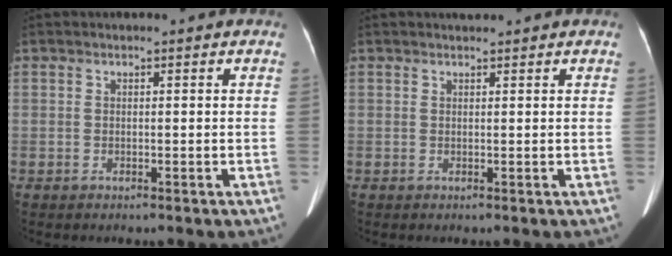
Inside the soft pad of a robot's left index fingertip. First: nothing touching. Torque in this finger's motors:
{"motor_torque": [0.17, -0.07, 0.01, 0.02]}